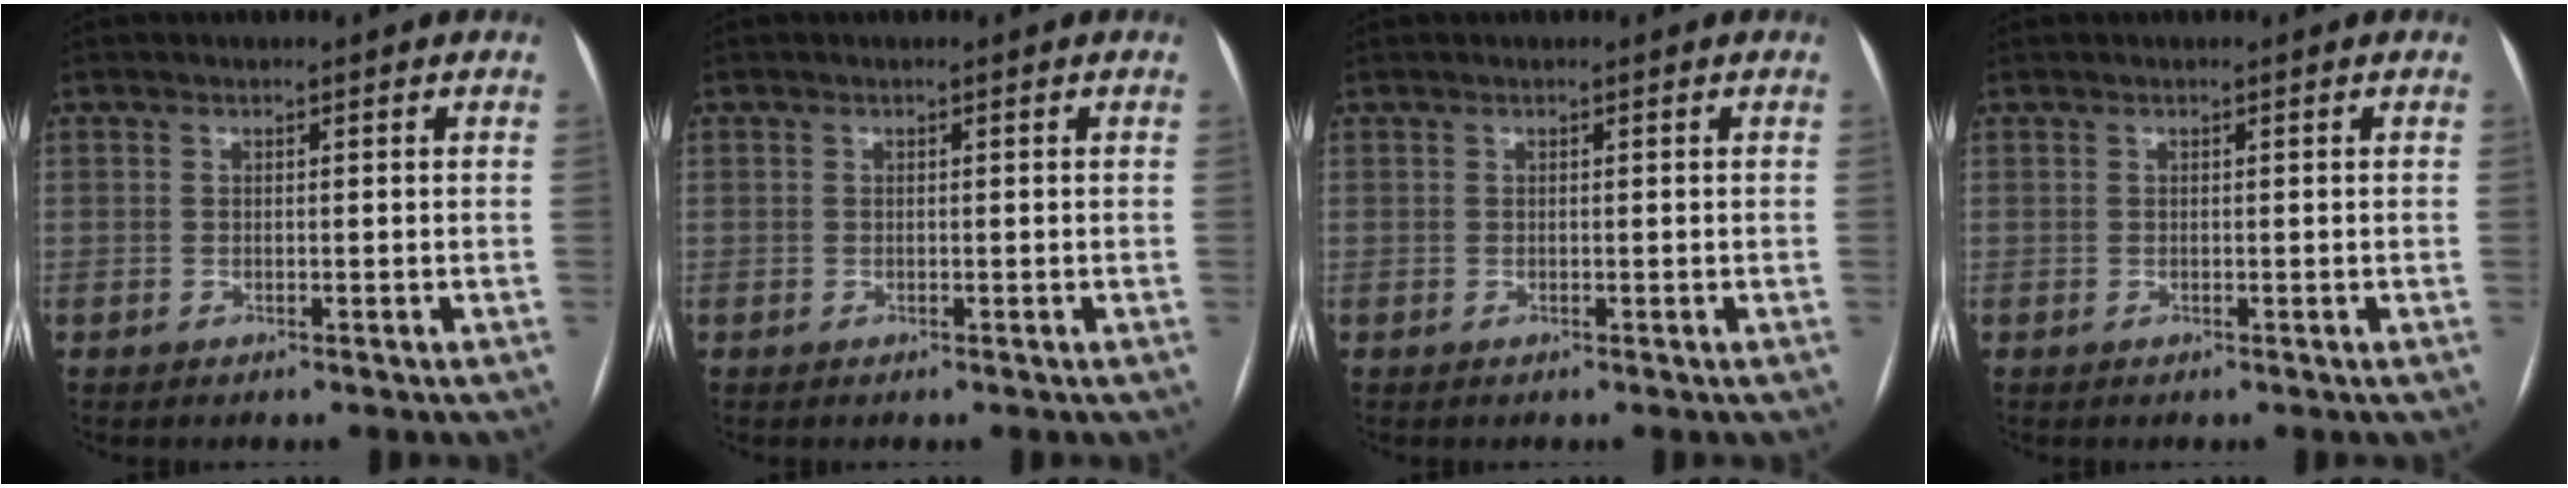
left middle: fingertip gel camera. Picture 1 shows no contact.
{"total": 0.0}
{"total": 0.0}
{"total": 0.0}